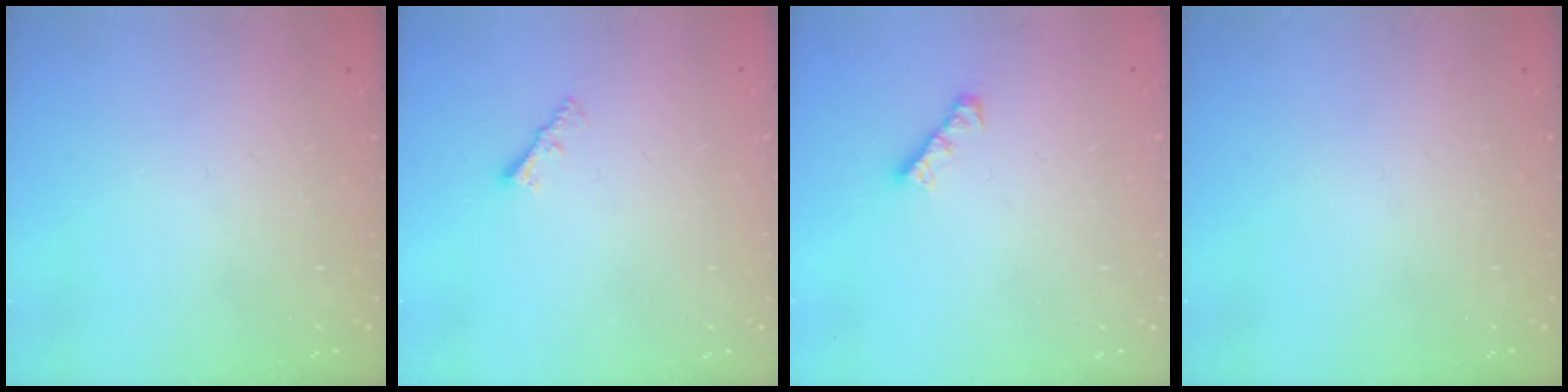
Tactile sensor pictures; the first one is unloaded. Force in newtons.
{"total": 3.0, "press": 3.0, "slide": 0.1}
{"total": 3.0, "press": 3.0, "slide": 0.4}
{"total": 0.0}